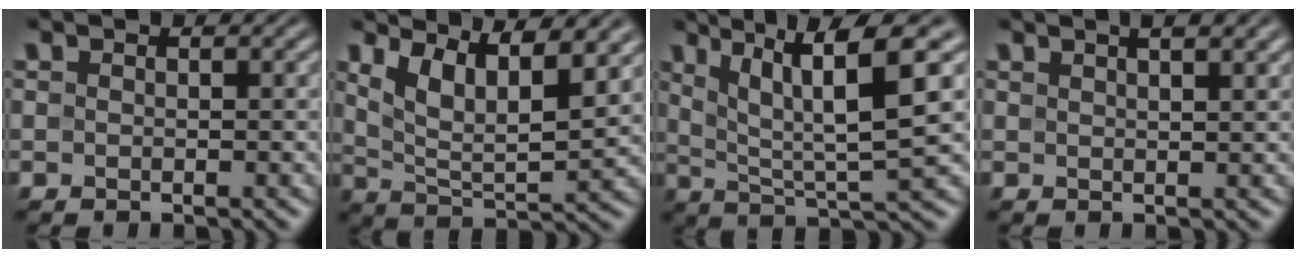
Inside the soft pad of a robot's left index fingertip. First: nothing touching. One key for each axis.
{"total": 9.0, "fx": 5.2, "fy": 3.2, "fz": 6.6, "tx": -0.118, "ty": 0.010, "tz": 0.075}
{"total": 9.8, "fx": 4.1, "fy": 1.9, "fz": 8.7, "tx": -0.140, "ty": 0.008, "tz": 0.075}
{"total": 4.0, "fx": 2.5, "fy": 1.5, "fz": 2.6, "tx": -0.006, "ty": 0.017, "tz": 0.011}